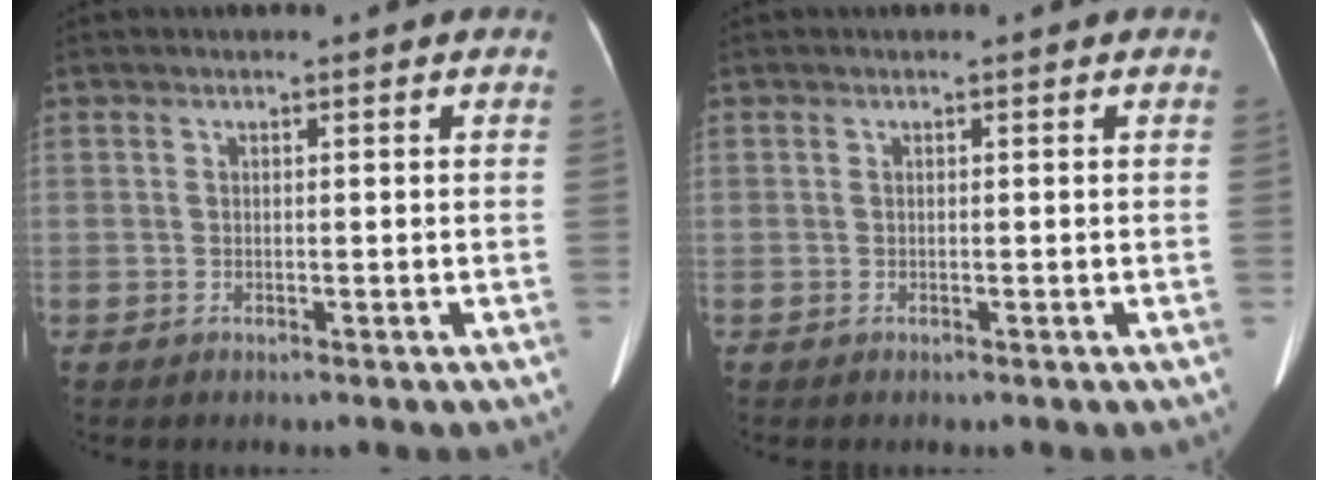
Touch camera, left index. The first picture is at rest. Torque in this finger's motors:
{"motor_torque": [0.05, -0.02, 0.01, 0.01]}